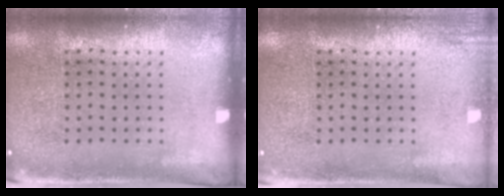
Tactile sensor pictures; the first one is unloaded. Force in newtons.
{"total": 1.2, "press": 1.2, "slide": 0.3}